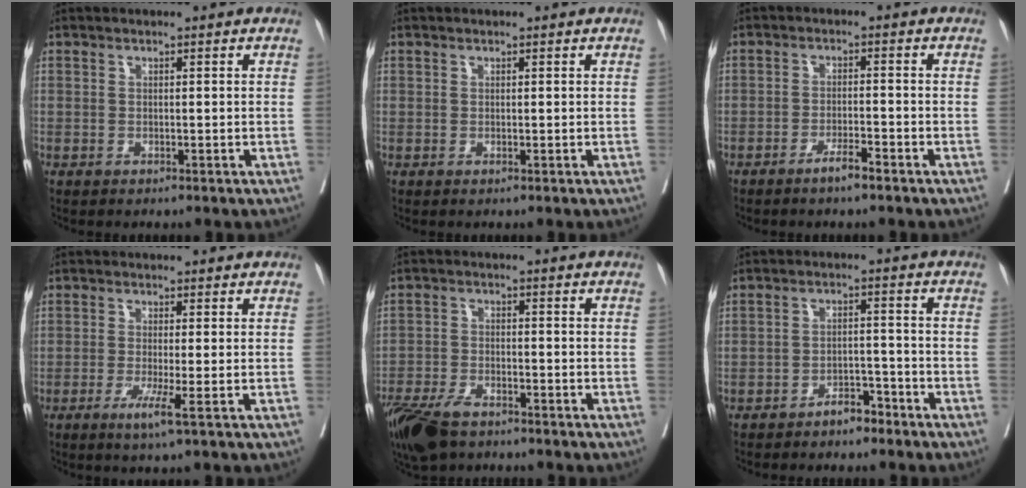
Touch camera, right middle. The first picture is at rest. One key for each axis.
{"total": 0.0}
{"total": 3.1, "fx": -2.3, "fy": 0.0, "fz": 2.1, "tx": -0.041, "ty": -0.003, "tz": -0.041}
{"total": 3.4, "fx": -1.4, "fy": -0.6, "fz": 3.1, "tx": -0.059, "ty": -0.012, "tz": -0.027}
{"total": 9.1, "fx": -6.7, "fy": 3.4, "fz": 5.0, "tx": -0.098, "ty": -0.016, "tz": -0.123}
{"total": 3.7, "fx": -3.0, "fy": 1.3, "fz": 1.7, "tx": -0.025, "ty": 0.006, "tz": -0.050}